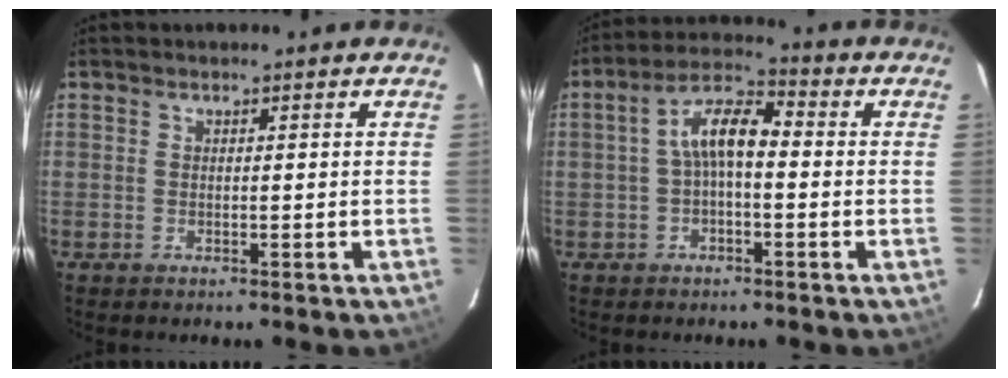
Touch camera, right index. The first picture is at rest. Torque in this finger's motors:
{"motor_torque": [0.31, -0.08, 0.48, 0.13]}